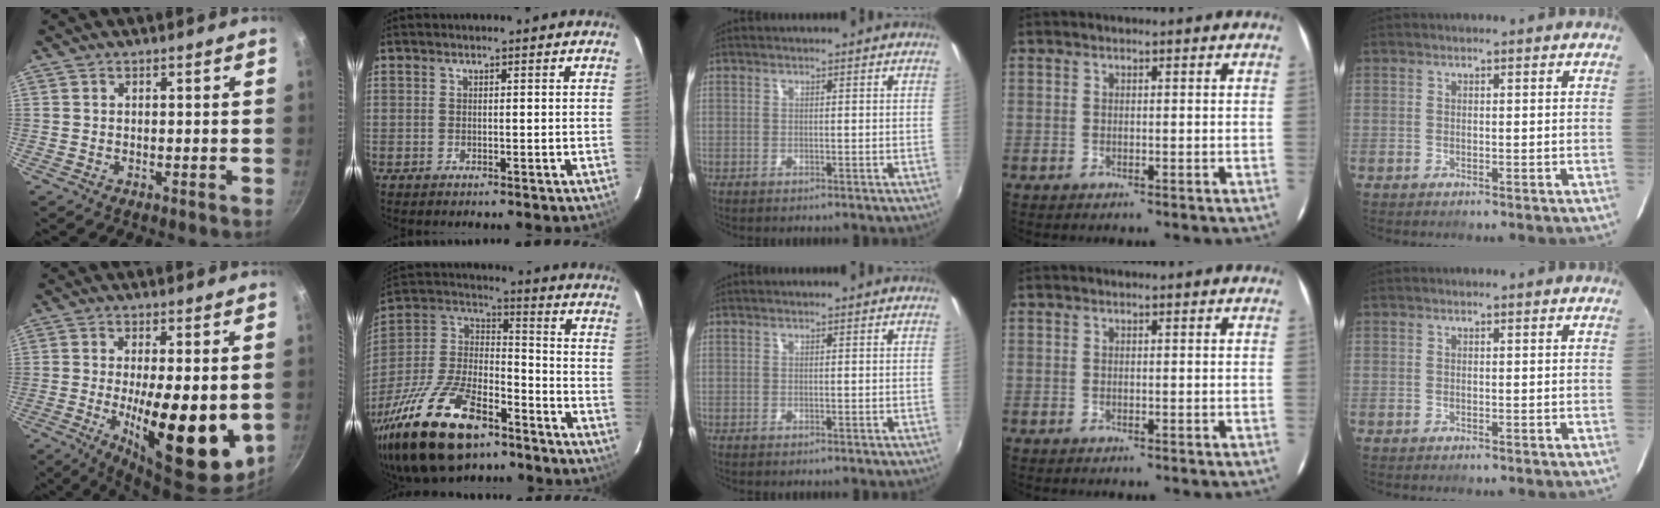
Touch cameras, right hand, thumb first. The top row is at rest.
{"thumb": {"total": 16.5, "force": [-2.1, 5.7, 15.4], "torque": [-0.219, -0.011, -0.024]}, "index": {"total": 28.5, "force": [-17.9, 12.7, 18.2], "torque": [-0.386, -0.023, -0.303]}}